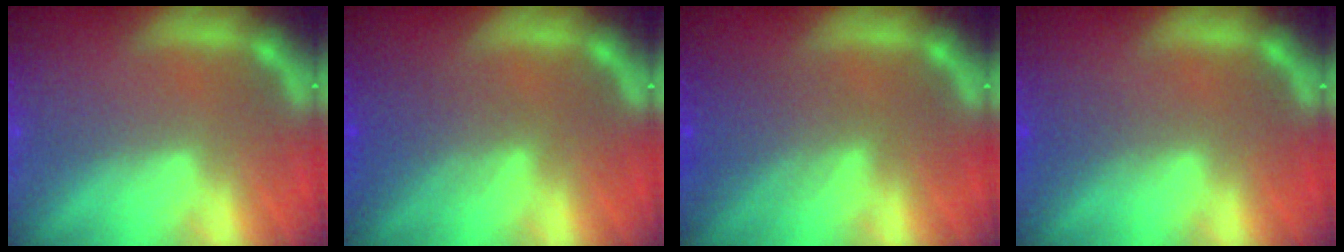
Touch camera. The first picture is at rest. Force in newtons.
{"total": 3.6}
{"total": 4.1}
{"total": 1.5}